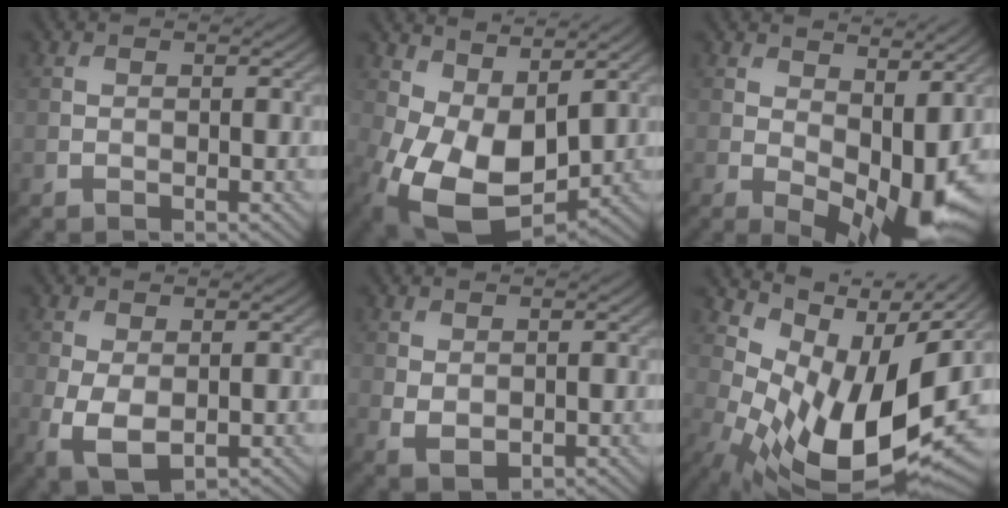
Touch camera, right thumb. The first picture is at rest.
{"total": 11.5, "force": [-0.2, 7.0, 9.1], "torque": [-0.202, -0.024, 0.003]}
{"total": 10.8, "force": [1.1, 6.0, 9.0], "torque": [-0.125, -0.018, 0.031]}
{"total": 5.0, "force": [-0.9, 2.9, 4.0], "torque": [-0.107, -0.016, -0.012]}
{"total": 2.3, "force": [0.4, 1.6, 1.6], "torque": [-0.038, -0.008, 0.014]}
{"total": 14.9, "force": [1.1, 8.3, 12.3], "torque": [-0.237, -0.028, 0.038]}